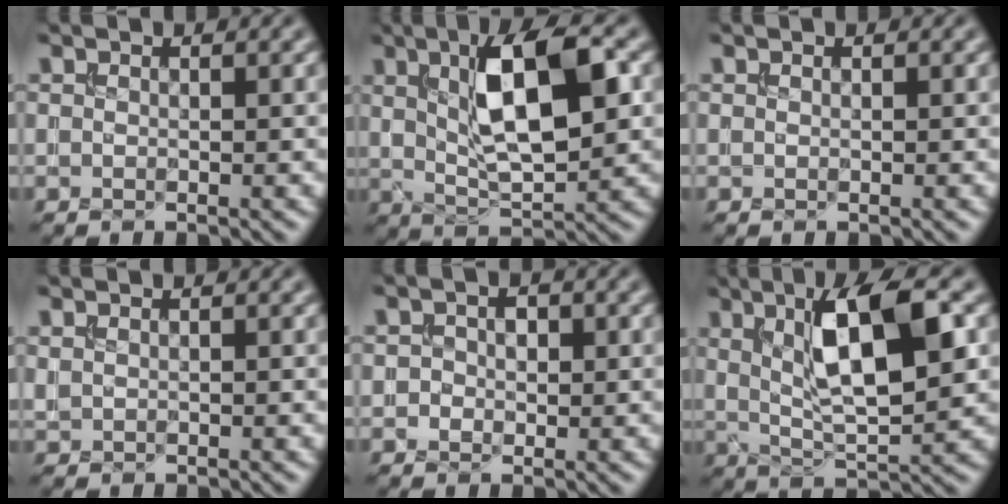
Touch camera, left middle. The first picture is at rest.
{"total": 9.0, "force": [2.2, 3.3, 8.1], "torque": [-0.134, 0.005, 0.037]}
{"total": 0.0}
{"total": 0.5, "force": [0.4, 0.3, 0.2], "torque": [-0.008, 0.000, 0.012]}
{"total": 2.0, "force": [0.1, 1.7, 1.1], "torque": [-0.007, 0.004, -0.010]}
{"total": 8.8, "force": [2.4, 2.6, 8.1], "torque": [-0.133, 0.001, 0.041]}